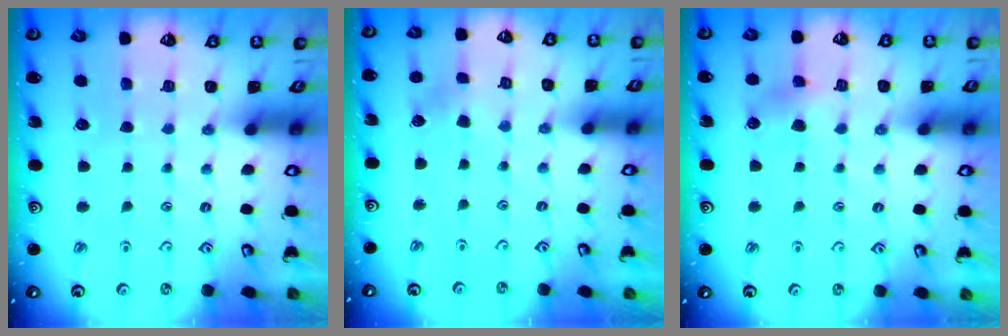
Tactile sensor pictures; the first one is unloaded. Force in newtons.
{"total": 1.6, "press": 1.6, "slide": 0.2}
{"total": 4.2, "press": 4.2, "slide": 0.3}